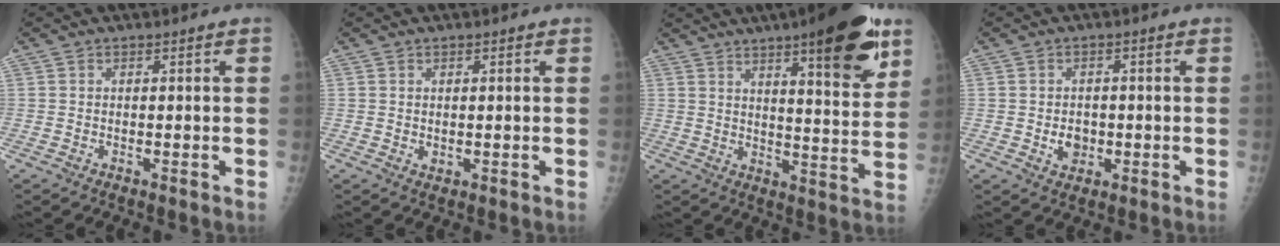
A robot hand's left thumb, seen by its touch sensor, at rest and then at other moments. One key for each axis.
{"total": 1.1, "fx": 0.2, "fy": 0.7, "fz": 0.7, "tx": -0.010, "ty": -0.002, "tz": 0.006}
{"total": 17.4, "fx": 10.1, "fy": 4.0, "fz": 13.6, "tx": -0.158, "ty": -0.053, "tz": 0.143}
{"total": 3.8, "fx": -0.7, "fy": 3.2, "fz": 2.0, "tx": -0.015, "ty": 0.003, "tz": -0.007}